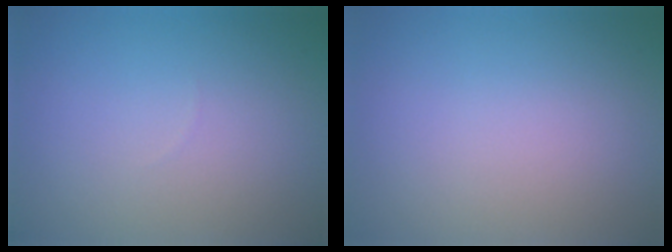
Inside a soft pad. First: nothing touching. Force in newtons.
{"total": 0.0}